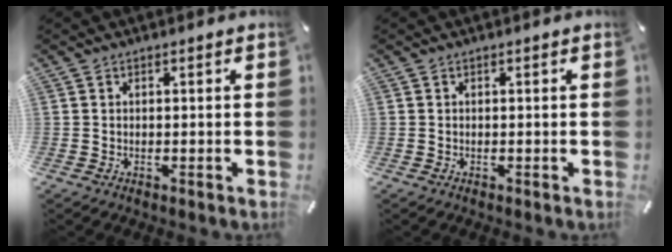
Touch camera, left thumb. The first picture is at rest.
{"total": 0.0}